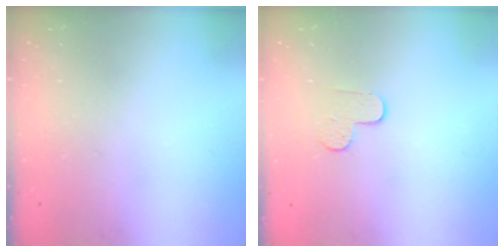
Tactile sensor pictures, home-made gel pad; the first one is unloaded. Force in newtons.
{"total": 4.3, "press": 4.3, "slide": 0.4}